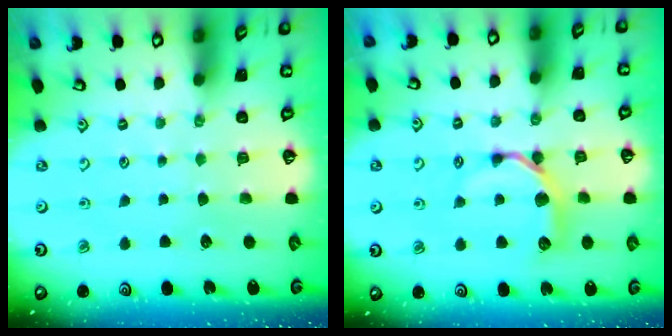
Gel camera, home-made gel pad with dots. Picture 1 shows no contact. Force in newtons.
{"total": 9.2, "press": 9.2, "slide": 0.3}